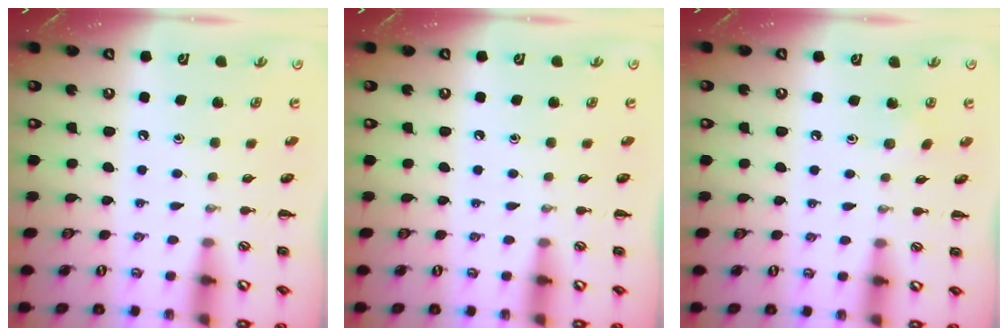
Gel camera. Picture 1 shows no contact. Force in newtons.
{"total": 0.0}
{"total": 3.0, "press": 2.9, "slide": 0.9}